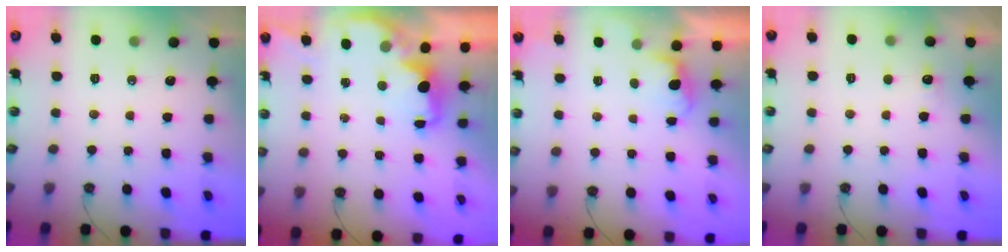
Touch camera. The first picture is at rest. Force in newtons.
{"total": 2.1, "press": 1.9, "slide": 0.8}
{"total": 1.3, "press": 1.0, "slide": 0.8}
{"total": 2.5, "press": 2.3, "slide": 0.9}